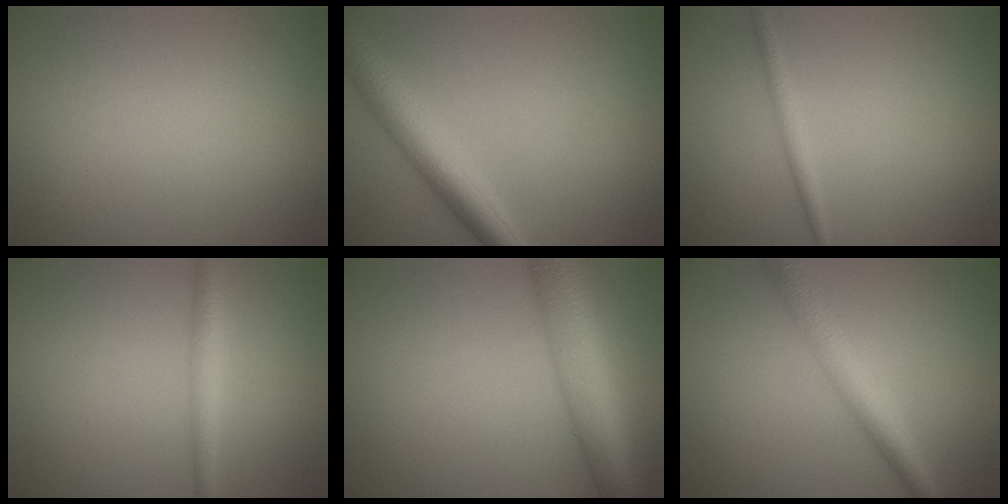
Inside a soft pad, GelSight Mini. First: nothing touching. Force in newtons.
{"total": 4.9, "press": 4.9, "slide": 0.2}
{"total": 1.3, "press": 1.3, "slide": 0.1}
{"total": 1.9, "press": 1.9, "slide": 0.0}
{"total": 8.8, "press": 8.8, "slide": 0.2}
{"total": 4.5, "press": 4.5, "slide": 0.1}